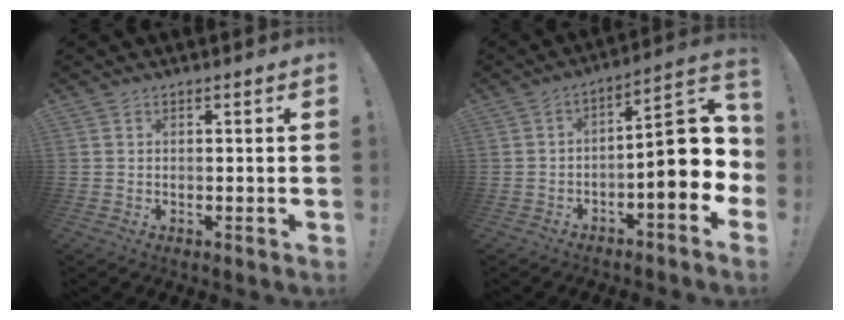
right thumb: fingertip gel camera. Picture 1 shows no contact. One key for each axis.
{"total": 14.7, "fx": -1.7, "fy": 4.8, "fz": 13.8, "tx": -0.169, "ty": 0.008, "tz": -0.025}